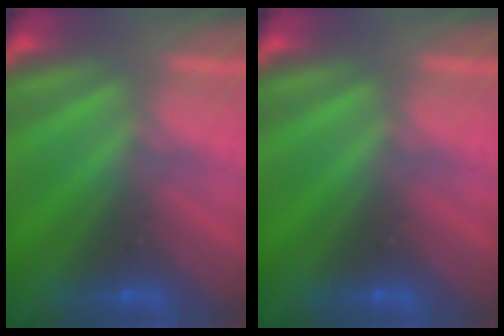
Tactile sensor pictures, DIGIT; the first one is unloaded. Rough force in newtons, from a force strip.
{"total": 0.0}